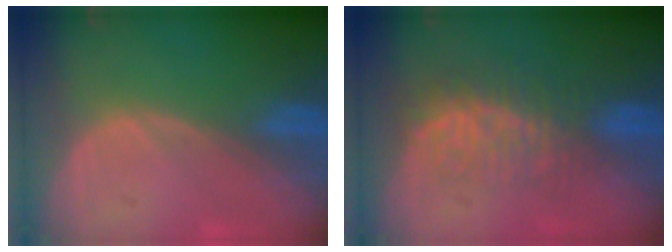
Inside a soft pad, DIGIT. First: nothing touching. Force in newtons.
{"total": 8.0, "press": 7.3, "slide": 3.3}